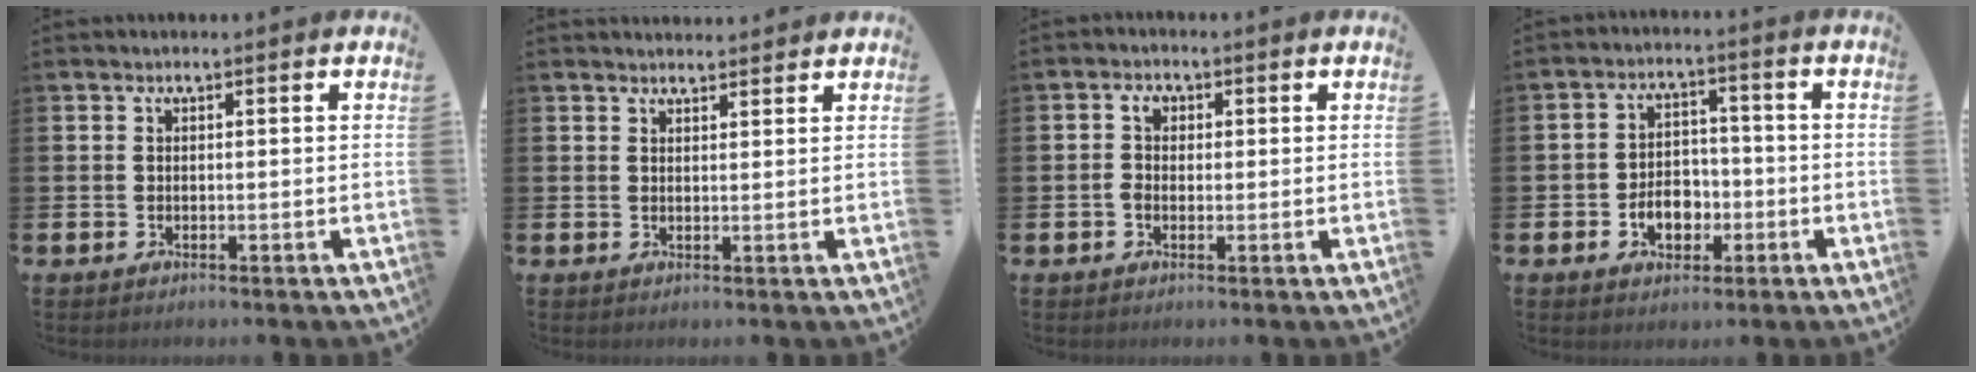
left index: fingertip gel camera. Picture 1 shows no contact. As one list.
[{"total": 1.9, "force": [1.8, 0.4, -0.2], "torque": [0.008, -0.010, 0.032]}, {"total": 2.3, "force": [0.2, 1.7, 1.5], "torque": [-0.010, 0.002, -0.003]}, {"total": 4.9, "force": [-1.7, 3.5, 2.9], "torque": [-0.035, 0.001, -0.039]}]